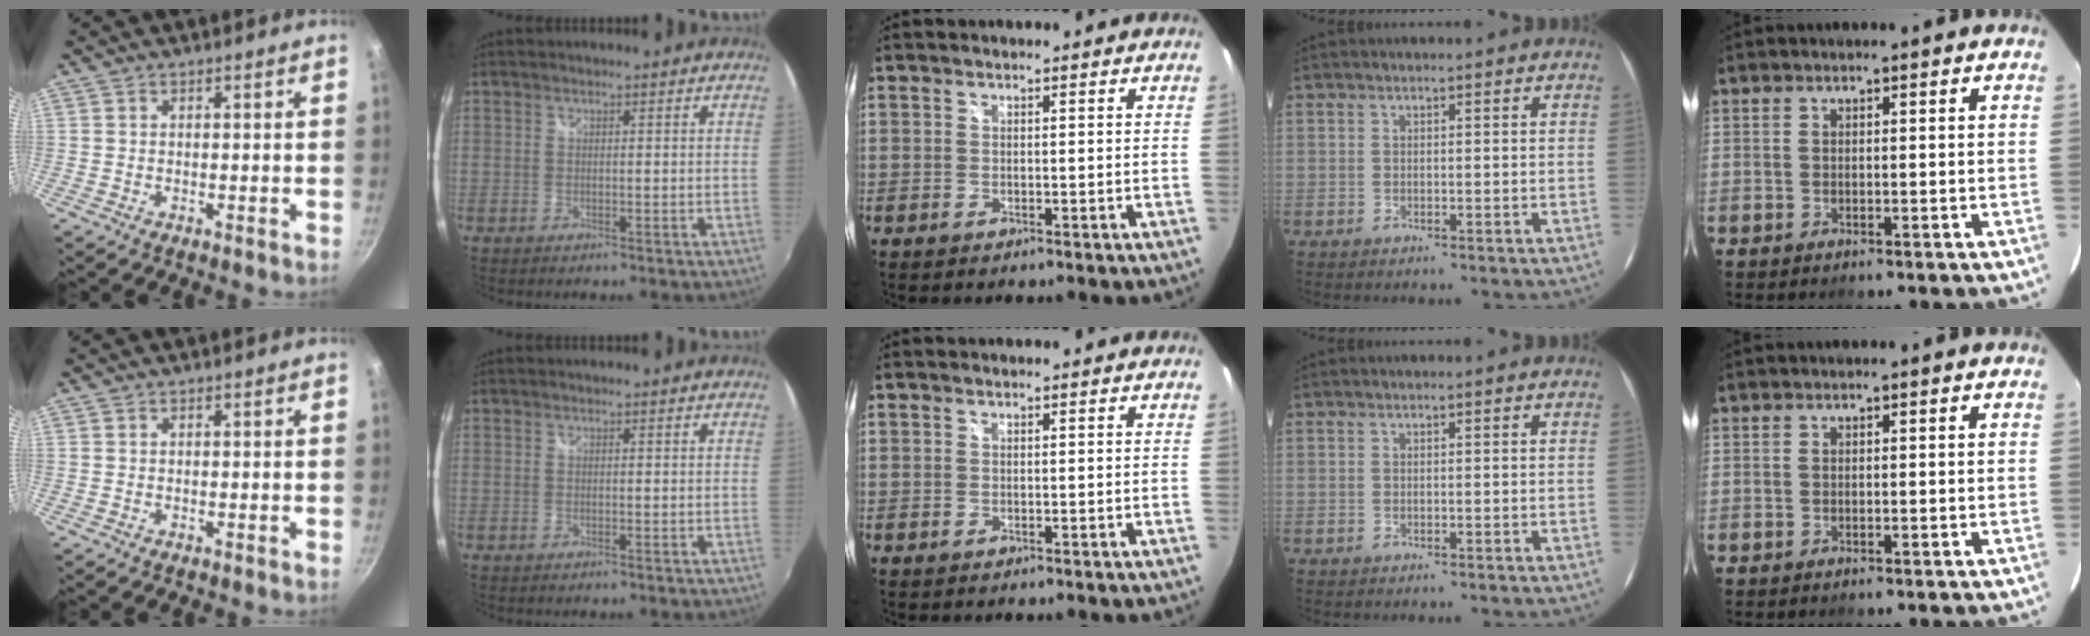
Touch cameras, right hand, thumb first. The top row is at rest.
{}